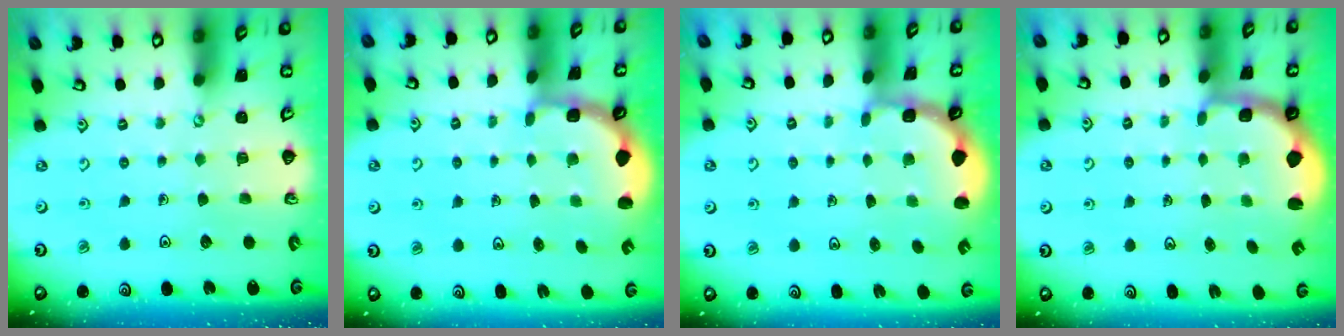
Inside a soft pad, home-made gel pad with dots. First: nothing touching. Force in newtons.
{"total": 2.4, "press": 1.8, "slide": 1.6}
{"total": 2.0, "press": 1.6, "slide": 1.1}
{"total": 2.1, "press": 1.4, "slide": 1.6}